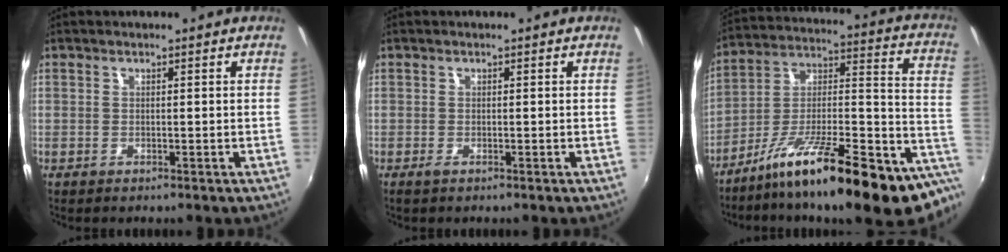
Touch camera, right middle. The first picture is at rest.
{"total": 0.6, "force": [-0.3, 0.0, 0.5], "torque": [-0.010, -0.002, -0.007]}
{"total": 25.6, "force": [-14.1, 5.8, 20.5], "torque": [-0.276, -0.009, -0.219]}